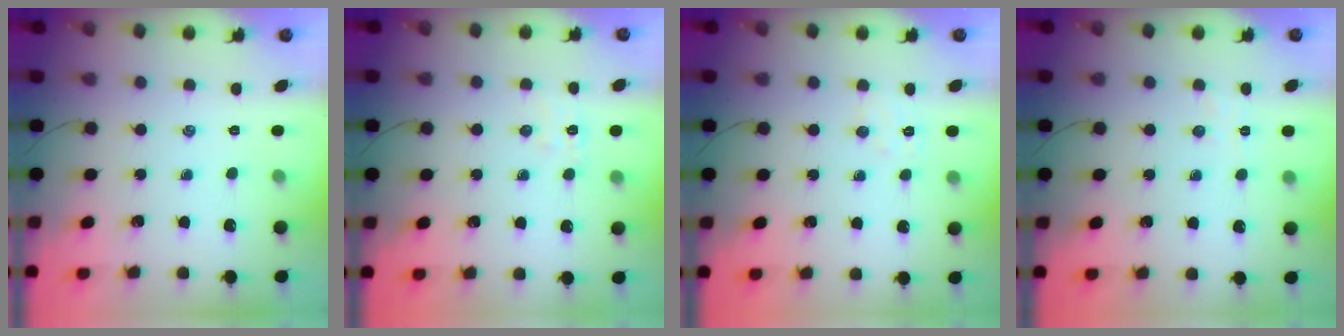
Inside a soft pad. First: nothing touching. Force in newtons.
{"total": 5.2, "press": 5.1, "slide": 1.1}
{"total": 5.6, "press": 5.4, "slide": 1.2}
{"total": 3.3, "press": 3.2, "slide": 0.6}